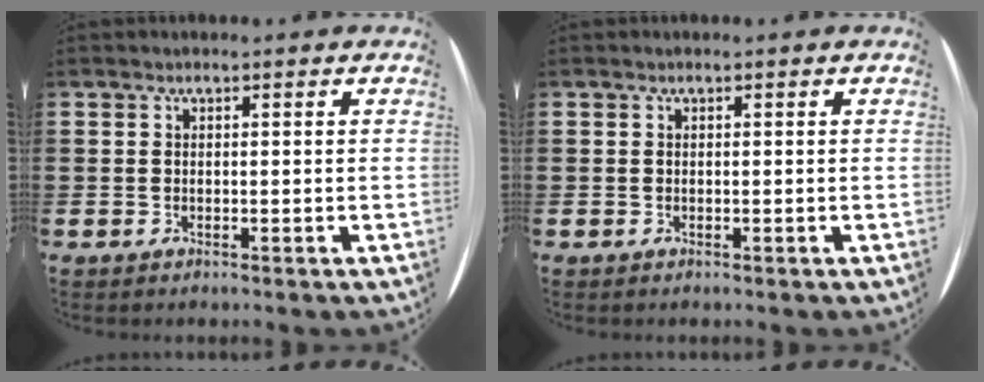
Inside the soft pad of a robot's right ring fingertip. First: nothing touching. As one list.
[{"total": 0.0}]